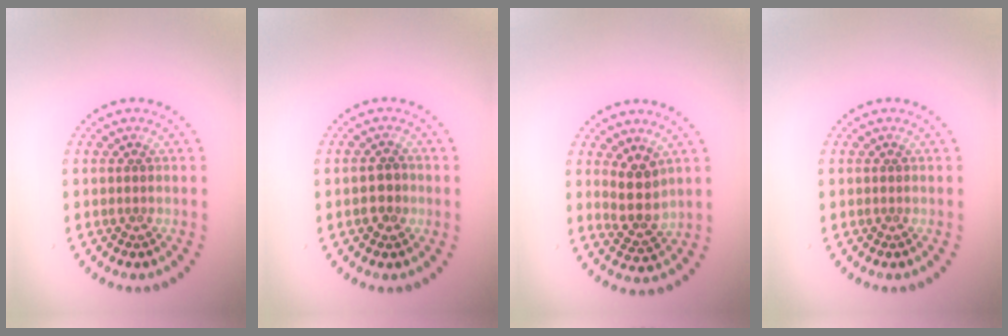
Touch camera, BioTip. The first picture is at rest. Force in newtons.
{"total": 1.9, "press": 1.9, "slide": 0.4}
{"total": 3.1, "press": 2.7, "slide": 1.5}
{"total": 0.0}